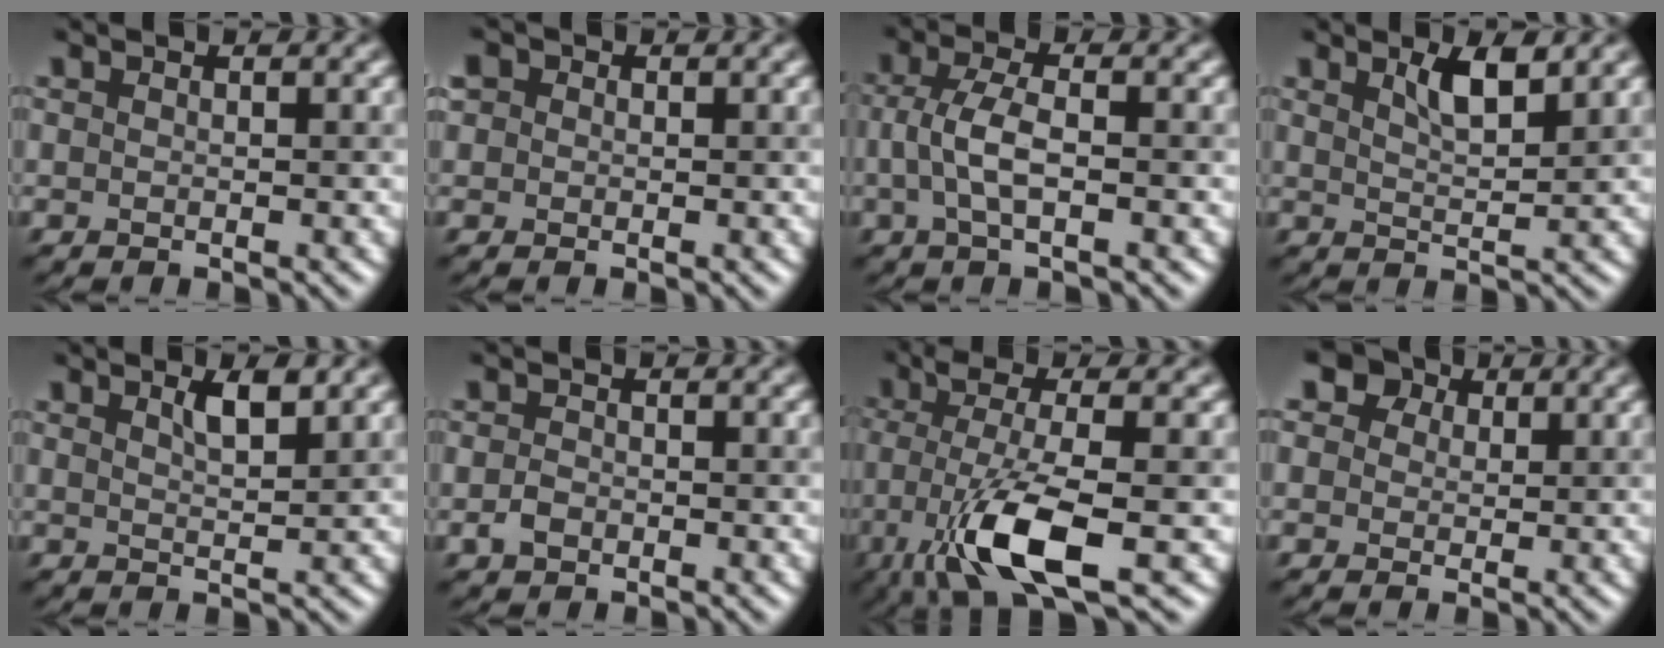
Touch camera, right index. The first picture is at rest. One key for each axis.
{"total": 2.1, "fx": 0.7, "fy": 1.8, "fz": 0.8, "tx": -0.021, "ty": 0.014, "tz": -0.003}
{"total": 3.3, "fx": -0.4, "fy": 1.0, "fz": 3.1, "tx": -0.064, "ty": 0.005, "tz": -0.009}
{"total": 2.9, "fx": 1.8, "fy": 0.7, "fz": 2.2, "tx": -0.035, "ty": 0.001, "tz": 0.033}
{"total": 2.2, "fx": 1.5, "fy": 0.4, "fz": 1.6, "tx": -0.023, "ty": 0.002, "tz": 0.025}
{"total": 1.5, "fx": -0.4, "fy": 1.2, "fz": 0.8, "tx": -0.015, "ty": -0.001, "tz": -0.013}
{"total": 8.5, "fx": -3.2, "fy": 2.2, "fz": 7.5, "tx": -0.153, "ty": -0.002, "tz": -0.066}
{"total": 6.7, "fx": 3.4, "fy": 5.0, "fz": 2.9, "tx": -0.058, "ty": 0.029, "tz": 0.026}